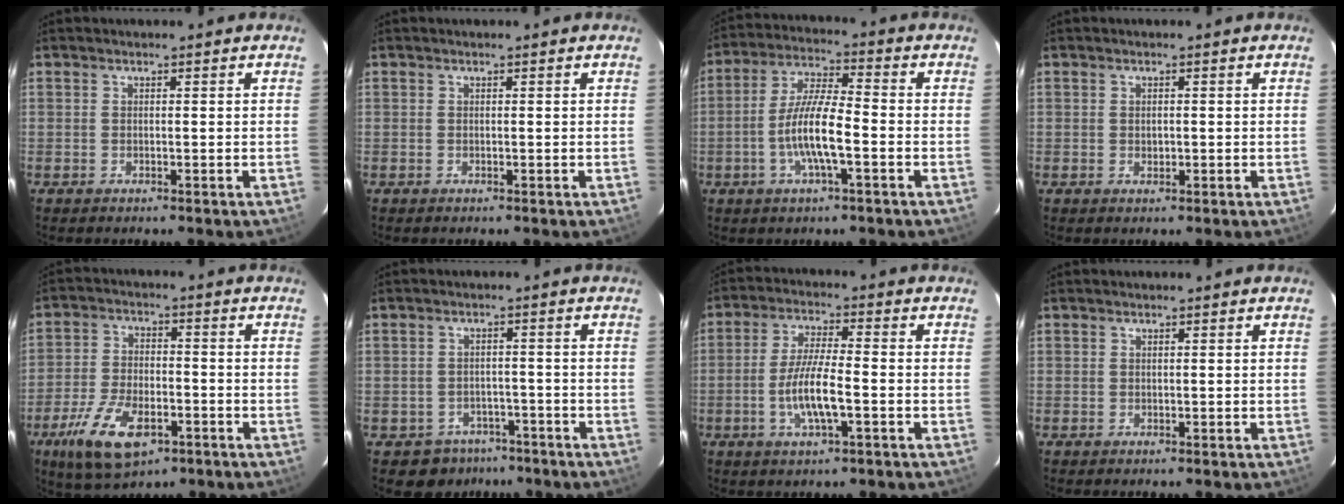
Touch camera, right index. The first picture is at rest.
{"total": 0.0}
{"total": 10.2, "force": [-3.1, 1.7, 9.6], "torque": [-0.193, 0.001, -0.061]}
{"total": 1.0, "force": [0.0, 0.8, 0.7], "torque": [-0.009, 0.002, 0.000]}
{"total": 13.1, "force": [-6.8, 6.2, 9.3], "torque": [-0.203, -0.018, -0.119]}
{"total": 5.8, "force": [-3.9, 4.3, 0.5], "torque": [-0.017, 0.028, -0.045]}
{"total": 8.5, "force": [-2.5, 1.5, 7.9], "torque": [-0.157, -0.003, -0.049]}
{"total": 0.6, "force": [0.2, 0.5, -0.1], "torque": [0.004, 0.003, 0.002]}